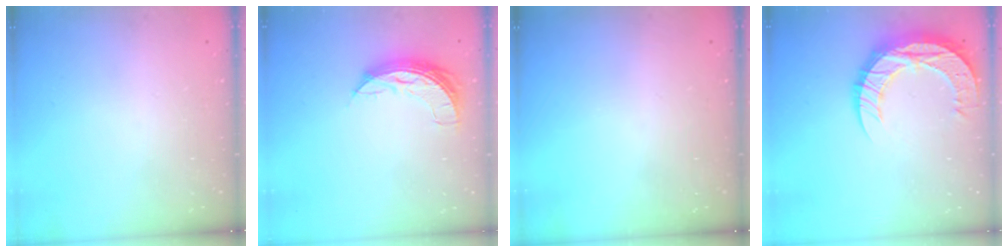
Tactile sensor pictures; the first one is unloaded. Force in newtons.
{"total": 7.7, "press": 7.7, "slide": 0.4}
{"total": 0.0}
{"total": 19.0, "press": 18.9, "slide": 1.4}